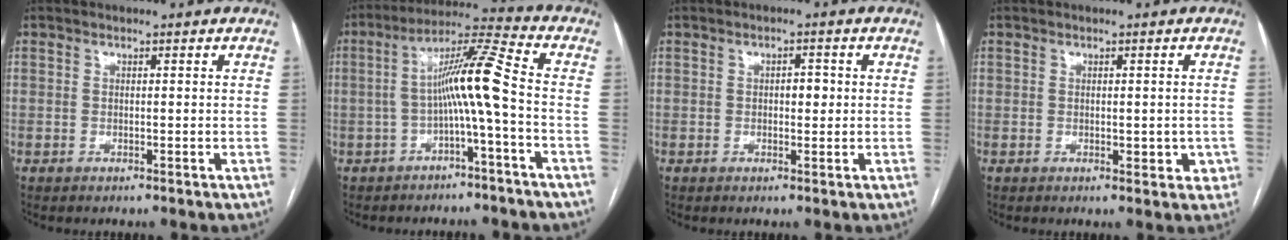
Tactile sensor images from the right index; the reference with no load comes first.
{"total": 9.3, "force": [-1.7, -0.7, 9.1], "torque": [-0.156, 0.029, -0.031]}
{"total": 2.0, "force": [0.1, 1.1, 1.7], "torque": [-0.022, 0.005, 0.001]}
{"total": 3.1, "force": [-0.4, 1.9, 2.3], "torque": [-0.019, 0.011, 0.003]}